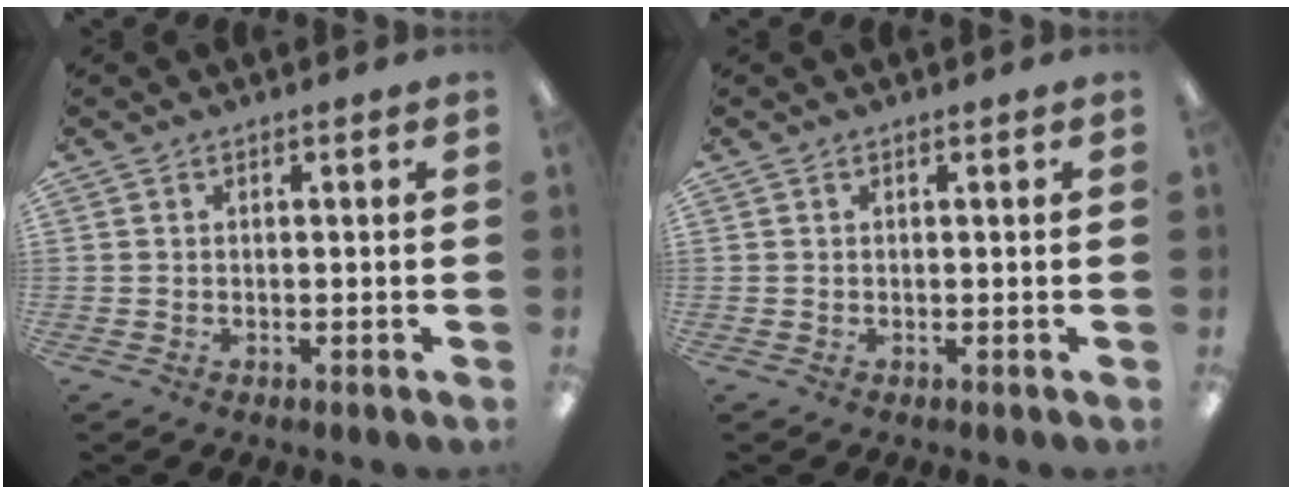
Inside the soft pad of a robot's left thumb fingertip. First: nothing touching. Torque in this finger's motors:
{"motor_torque": [0.00, 0.00, 0.00, 0.00, 0.00]}